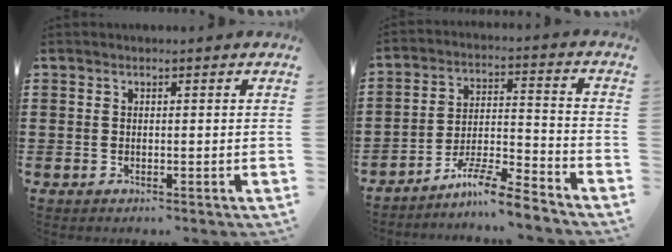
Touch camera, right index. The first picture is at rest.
{"total": 8.1, "force": [-7.3, 0.1, 3.6], "torque": [-0.068, 0.005, -0.138]}